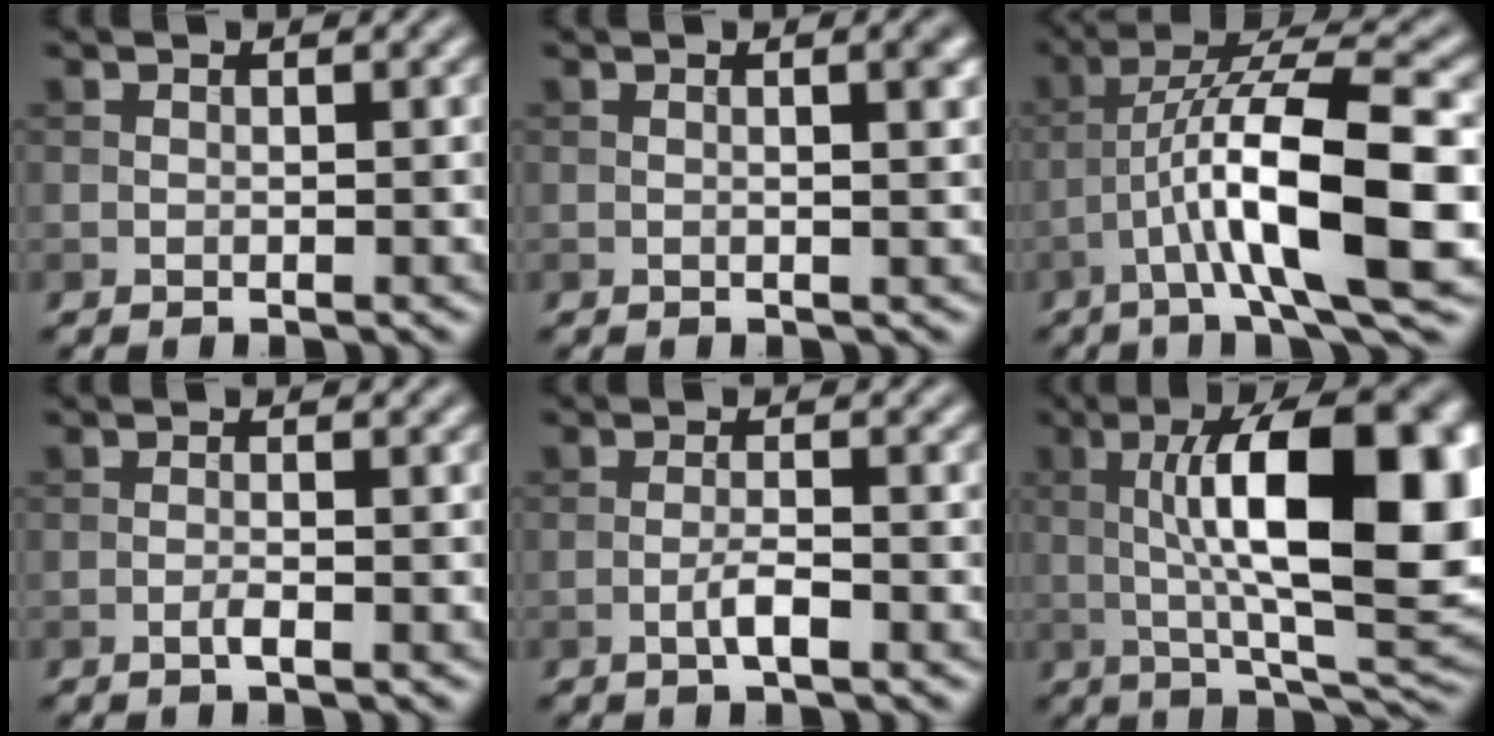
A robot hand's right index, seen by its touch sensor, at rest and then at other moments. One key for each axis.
{"total": 2.2, "fx": 0.4, "fy": 0.6, "fz": 2.0, "tx": -0.018, "ty": 0.004, "tz": 0.002}
{"total": 10.9, "fx": -2.9, "fy": 2.3, "fz": 10.2, "tx": -0.171, "ty": 0.024, "tz": -0.049}
{"total": 1.0, "fx": -0.5, "fy": 0.1, "fz": 0.8, "tx": -0.016, "ty": 0.001, "tz": -0.011}
{"total": 1.9, "fx": -0.9, "fy": 0.3, "fz": 1.6, "tx": -0.031, "ty": 0.004, "tz": -0.019}
{"total": 14.6, "fx": 1.8, "fy": 4.9, "fz": 13.6, "tx": -0.180, "ty": 0.011, "tz": 0.020}